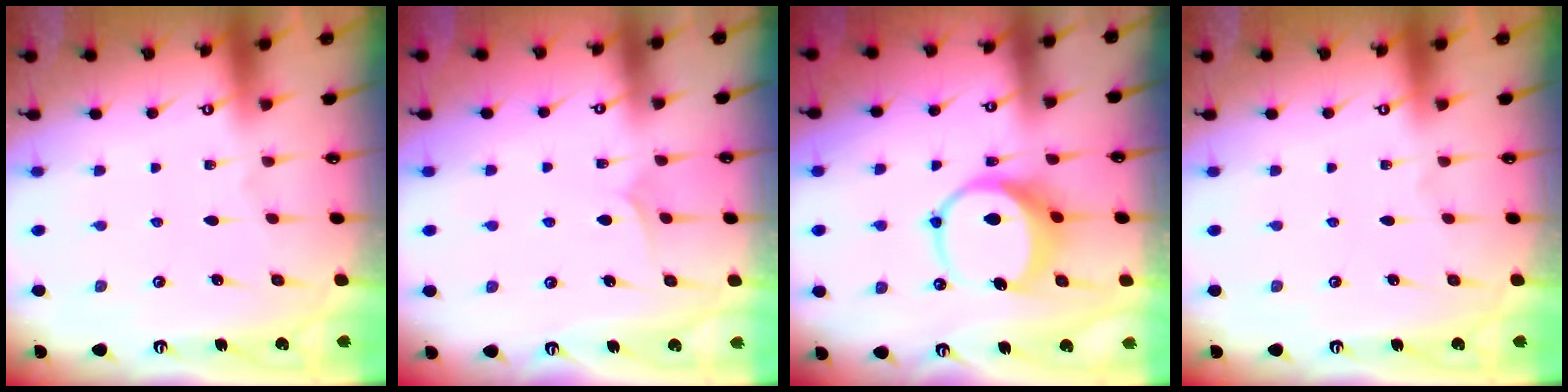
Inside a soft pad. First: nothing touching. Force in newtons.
{"total": 4.0, "press": 4.0, "slide": 0.4}
{"total": 9.2, "press": 9.1, "slide": 1.1}
{"total": 0.0}